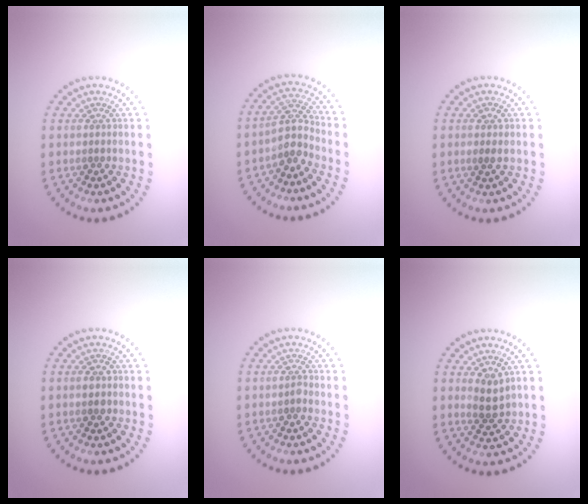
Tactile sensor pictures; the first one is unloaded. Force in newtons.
{"total": 2.9, "press": 2.3, "slide": 1.8}
{"total": 1.1, "press": 1.1, "slide": 0.2}
{"total": 1.0, "press": 1.0, "slide": 0.1}
{"total": 0.6, "press": 0.5, "slide": 0.3}
{"total": 2.1, "press": 1.9, "slide": 0.7}